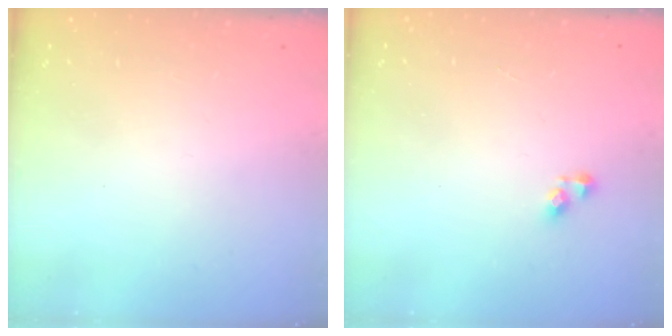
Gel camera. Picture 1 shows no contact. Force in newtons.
{"total": 3.2, "press": 3.2, "slide": 0.6}